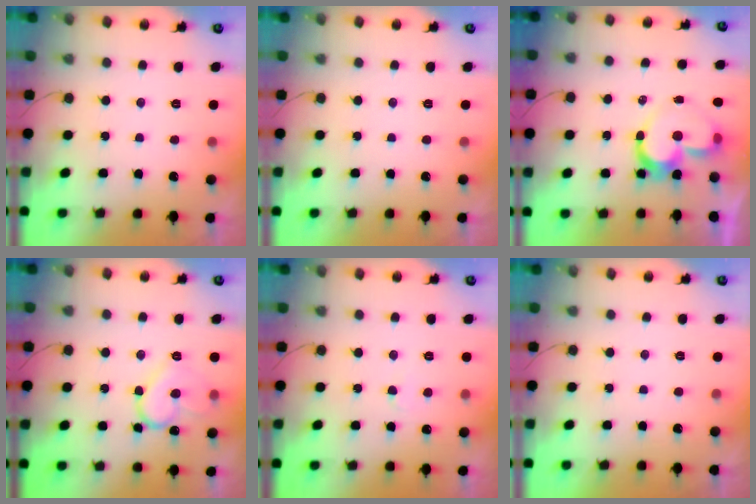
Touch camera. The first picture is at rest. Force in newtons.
{"total": 1.7, "press": 1.7, "slide": 0.1}
{"total": 11.3, "press": 11.3, "slide": 1.1}
{"total": 13.3, "press": 13.2, "slide": 1.2}
{"total": 2.7, "press": 2.7, "slide": 0.2}
{"total": 1.8, "press": 1.7, "slide": 0.0}